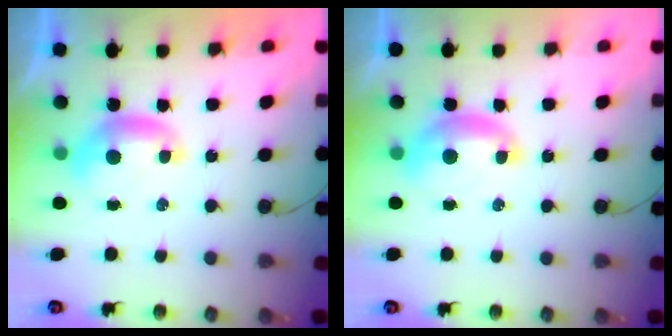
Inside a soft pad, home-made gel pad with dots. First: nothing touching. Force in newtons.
{"total": 2.1, "press": 2.0, "slide": 0.4}